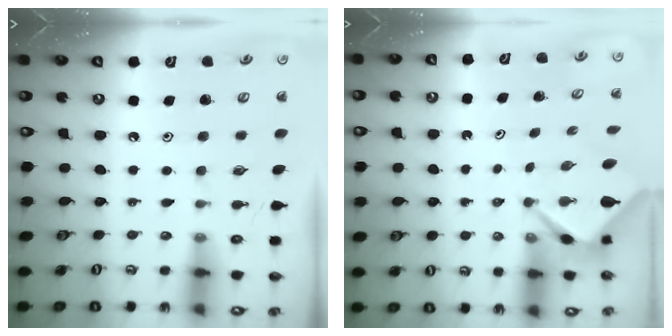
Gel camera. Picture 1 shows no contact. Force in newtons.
{"total": 2.7, "press": 2.7, "slide": 0.1}